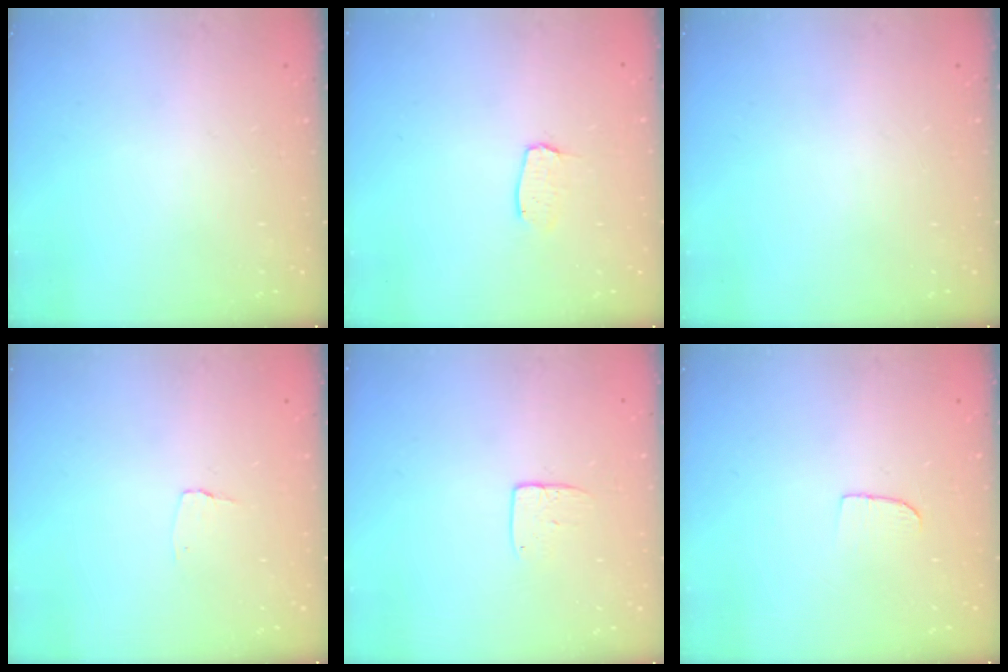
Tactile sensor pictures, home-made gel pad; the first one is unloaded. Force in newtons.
{"total": 4.0, "press": 4.0, "slide": 0.3}
{"total": 0.0}
{"total": 2.6, "press": 2.6, "slide": 0.2}
{"total": 5.8, "press": 5.7, "slide": 0.6}
{"total": 4.6, "press": 4.6, "slide": 0.4}